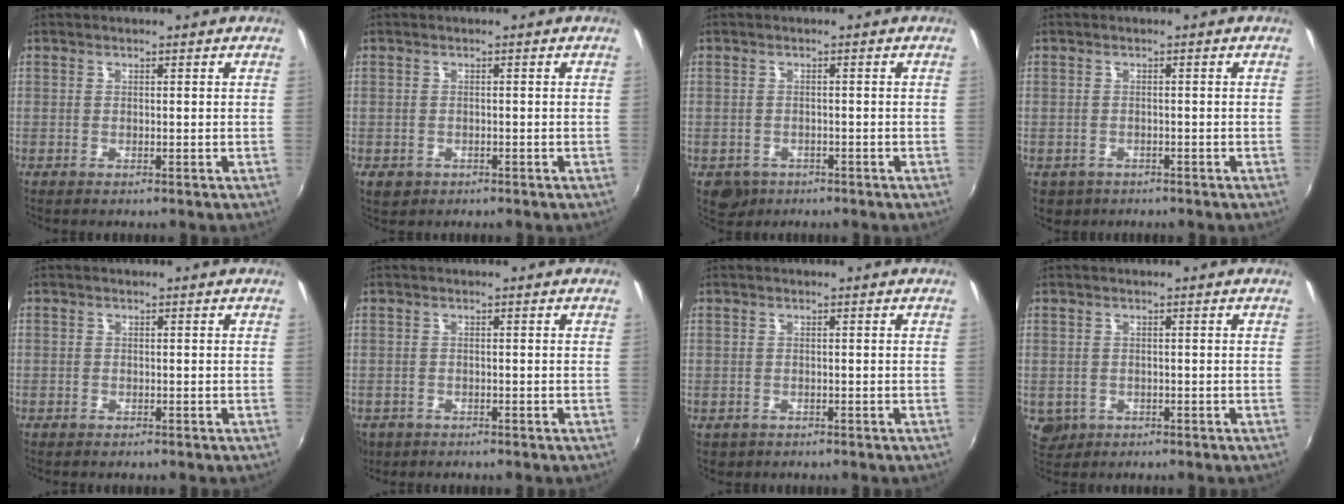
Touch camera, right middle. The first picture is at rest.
{"total": 2.6, "force": [-1.1, 2.1, 1.1], "torque": [-0.024, -0.005, -0.015]}
{"total": 3.7, "force": [-1.8, 2.9, 1.2], "torque": [-0.028, -0.005, -0.023]}
{"total": 3.4, "force": [-1.5, 2.8, 1.2], "torque": [-0.031, -0.006, -0.018]}
{"total": 0.9, "force": [-0.7, 0.6, 0.0], "torque": [-0.004, 0.003, -0.012]}
{"total": 5.0, "force": [-2.8, 3.6, 2.0], "torque": [-0.055, -0.012, -0.044]}
{"total": 1.4, "force": [-0.7, 1.2, 0.4], "torque": [-0.012, -0.004, -0.008]}
{"total": 3.2, "force": [-0.9, 2.9, 1.2], "torque": [-0.027, -0.005, -0.008]}